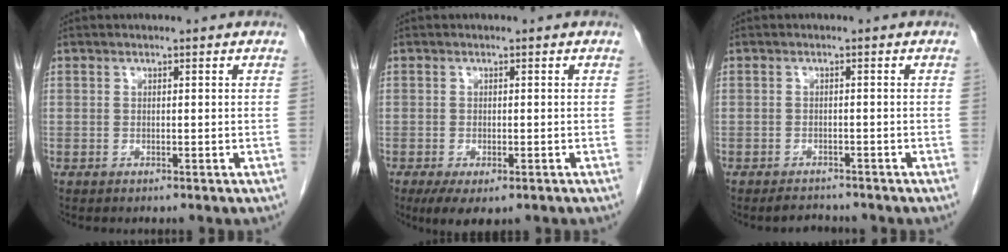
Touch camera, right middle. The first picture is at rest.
{"total": 4.9, "force": [-2.9, 1.9, 3.4], "torque": [-0.054, -0.011, -0.044]}
{"total": 2.1, "force": [-2.0, 0.5, 0.2], "torque": [-0.011, -0.007, -0.028]}